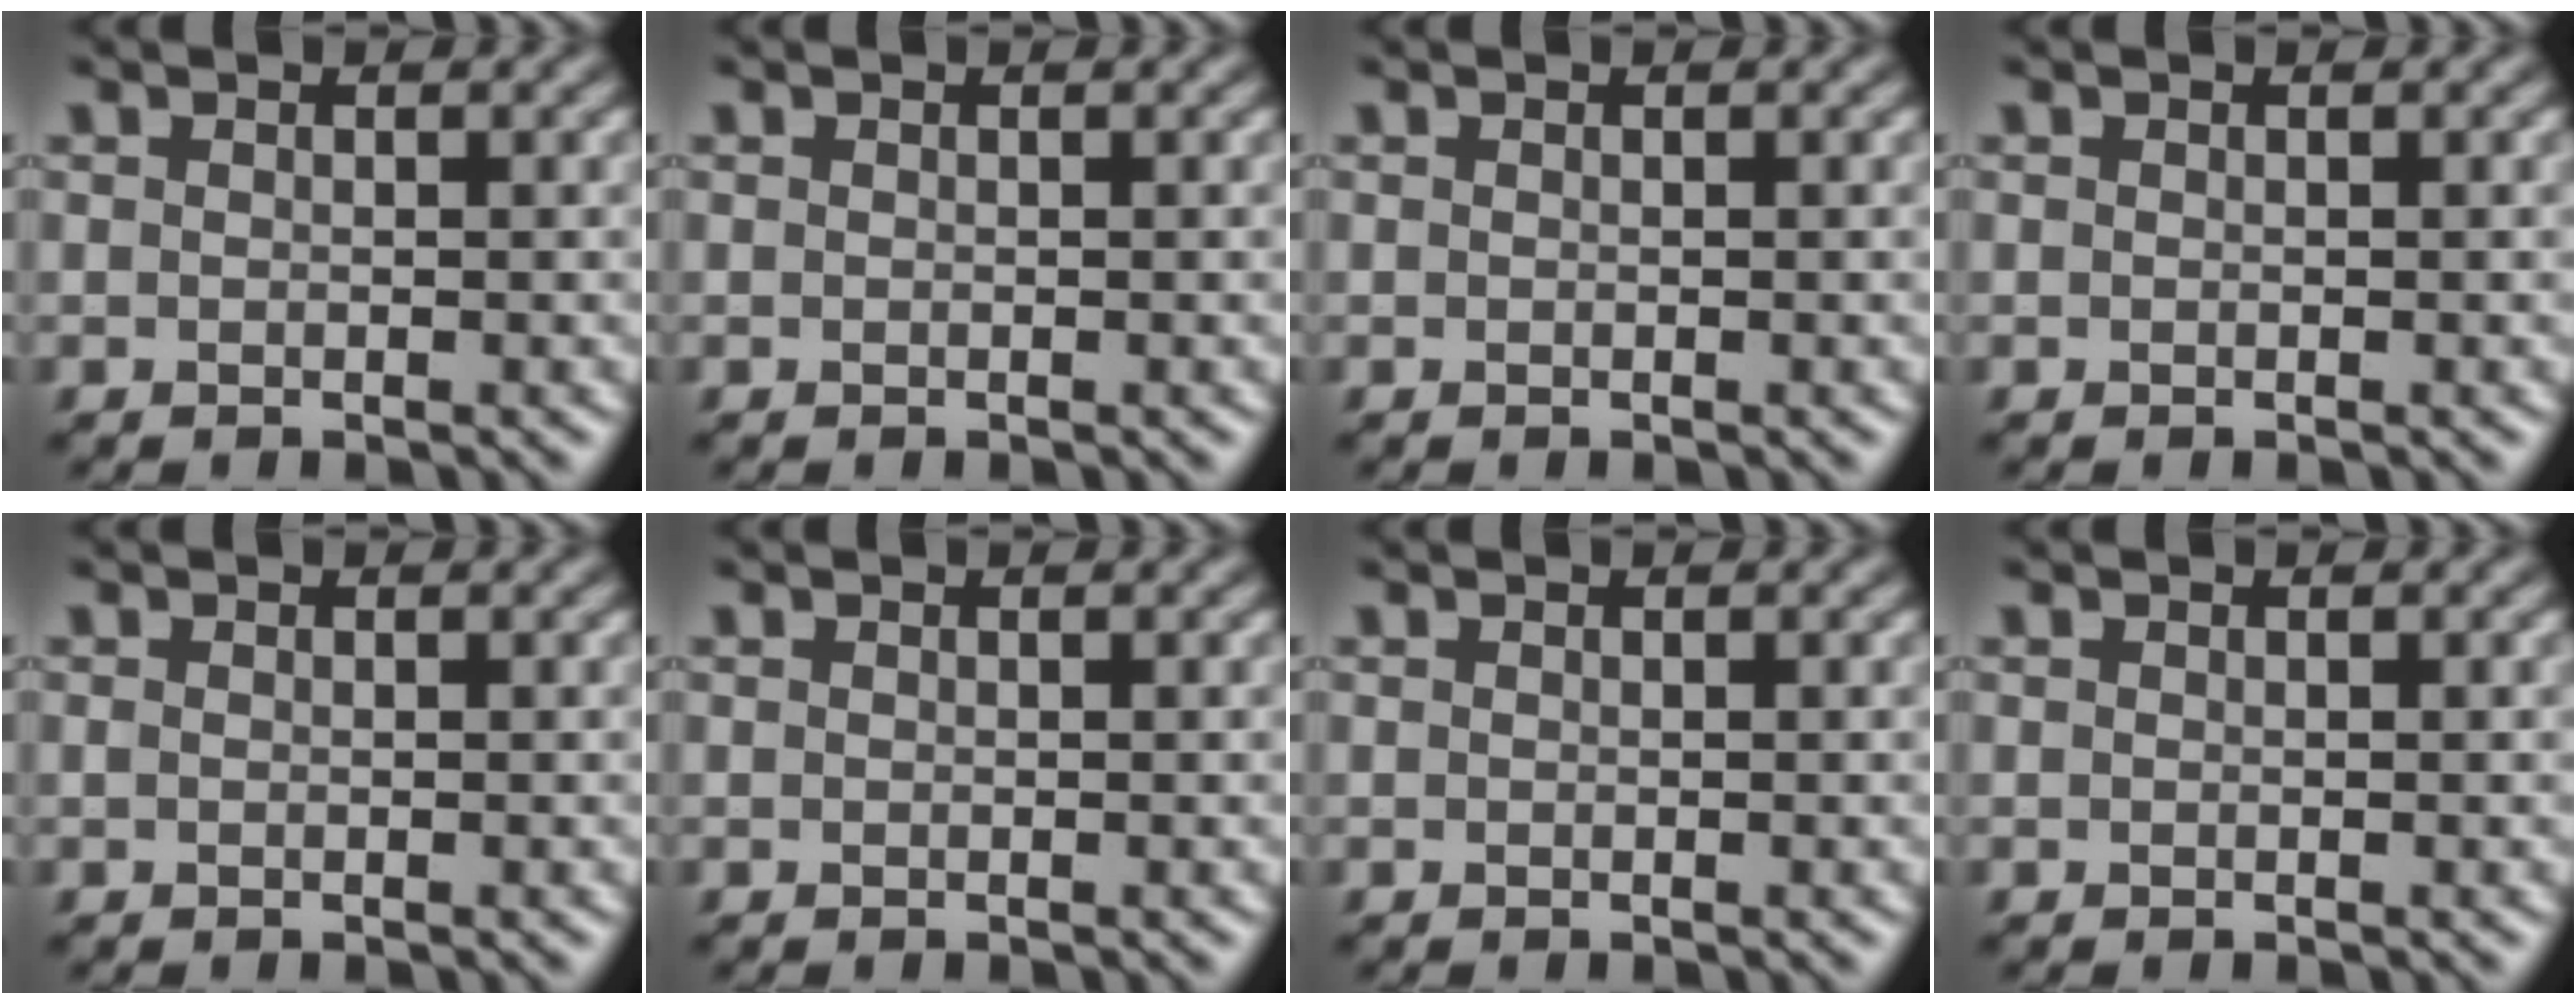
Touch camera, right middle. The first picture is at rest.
{"total": 0.0}
{"total": 0.0}
{"total": 0.0}
{"total": 0.0}
{"total": 0.0}
{"total": 0.0}
{"total": 0.0}